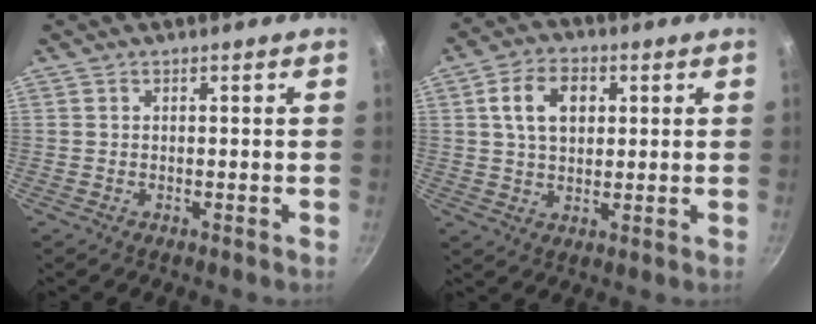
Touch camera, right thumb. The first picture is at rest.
{"total": 8.9, "force": [2.3, 6.1, 6.1], "torque": [-0.092, 0.006, 0.038]}